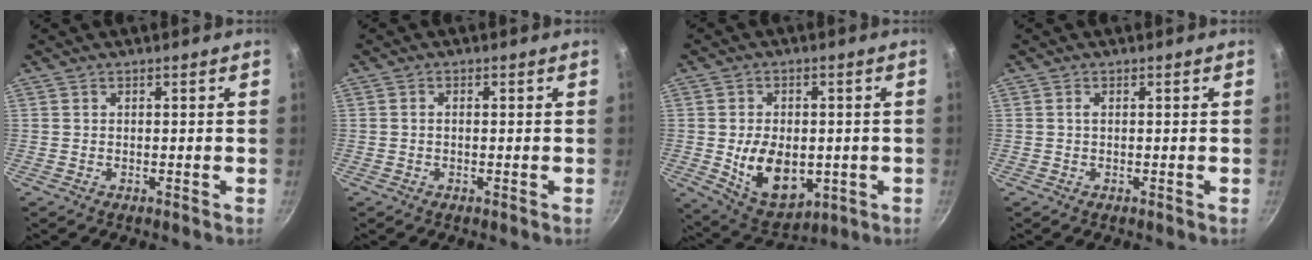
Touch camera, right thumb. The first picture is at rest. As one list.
[{"total": 0.9, "force": [-0.1, 0.5, 0.7], "torque": [-0.014, 0.005, -0.002]}, {"total": 13.0, "force": [-1.6, 8.8, 9.5], "torque": [-0.125, -0.010, -0.005]}, {"total": 0.6, "force": [0.1, 0.2, 0.6], "torque": [-0.012, 0.002, 0.000]}]